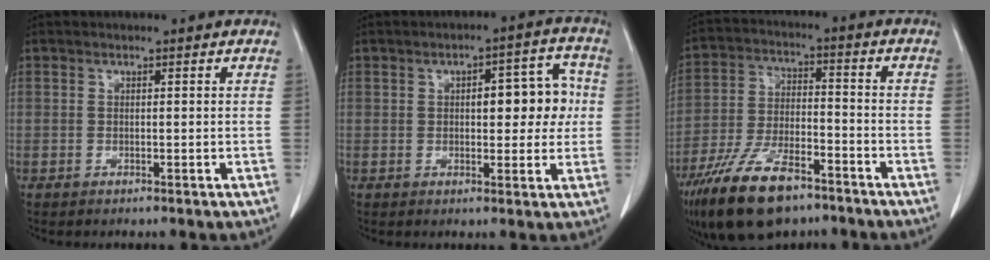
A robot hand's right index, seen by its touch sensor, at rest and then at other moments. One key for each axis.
{"total": 9.3, "fx": 0.9, "fy": 4.0, "fz": 8.3, "tx": -0.104, "ty": 0.033, "tz": 0.018}
{"total": 16.3, "fx": -11.0, "fy": 6.0, "fz": 10.3, "tx": -0.221, "ty": -0.017, "tz": -0.199}